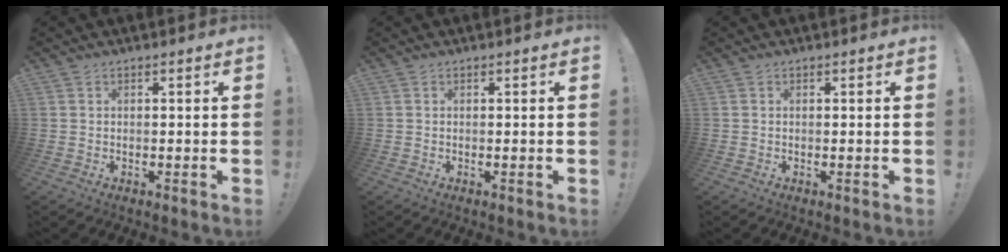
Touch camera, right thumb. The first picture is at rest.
{"total": 0.0}
{"total": 0.0}